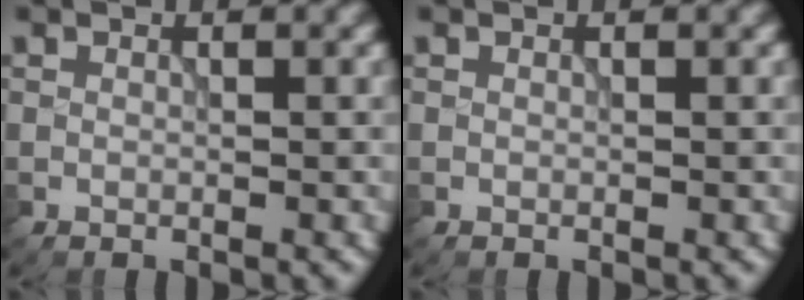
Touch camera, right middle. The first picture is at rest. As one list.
[{"total": 0.0}]